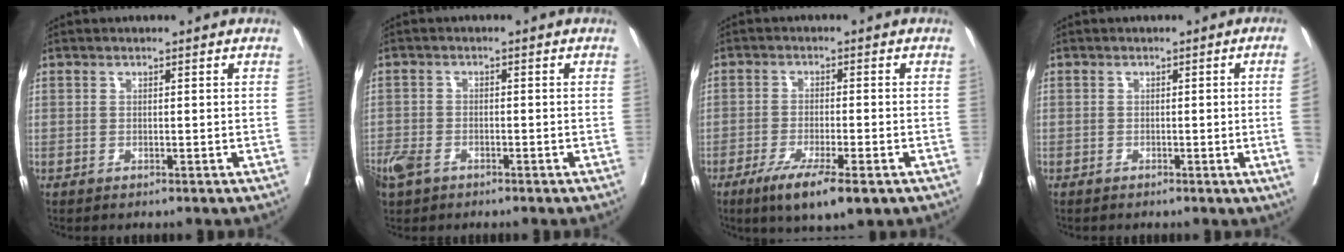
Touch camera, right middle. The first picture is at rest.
{"total": 5.0, "force": [-3.4, 2.9, 2.3], "torque": [-0.047, -0.003, -0.063]}
{"total": 8.5, "force": [-5.1, 1.3, 6.6], "torque": [-0.108, -0.019, -0.078]}
{"total": 3.4, "force": [-0.5, -1.4, 3.0], "torque": [-0.032, -0.004, -0.006]}